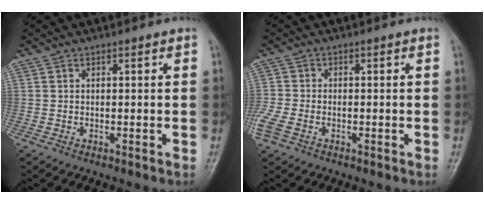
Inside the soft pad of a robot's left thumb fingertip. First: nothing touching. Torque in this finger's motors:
{"motor_torque": [-0.10, 0.50, 0.66, 0.36, 0.18]}